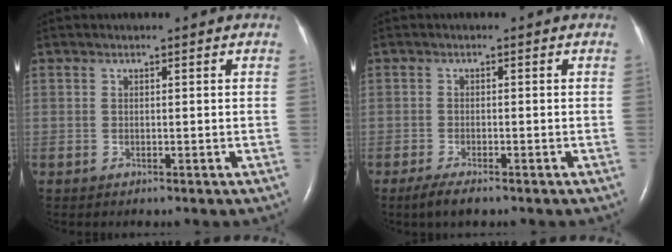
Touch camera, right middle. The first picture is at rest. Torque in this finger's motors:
{"motor_torque": [0.44, -0.31, 0.08, 0.02]}